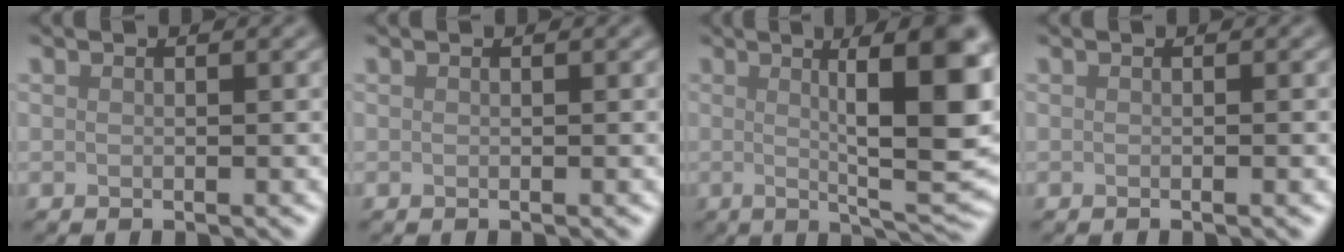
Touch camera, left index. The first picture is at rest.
{"total": 0.0}
{"total": 12.9, "force": [1.6, 3.1, 12.4], "torque": [-0.149, 0.000, 0.024]}
{"total": 1.0, "force": [-0.2, 0.2, 1.0], "torque": [-0.008, -0.003, -0.005]}